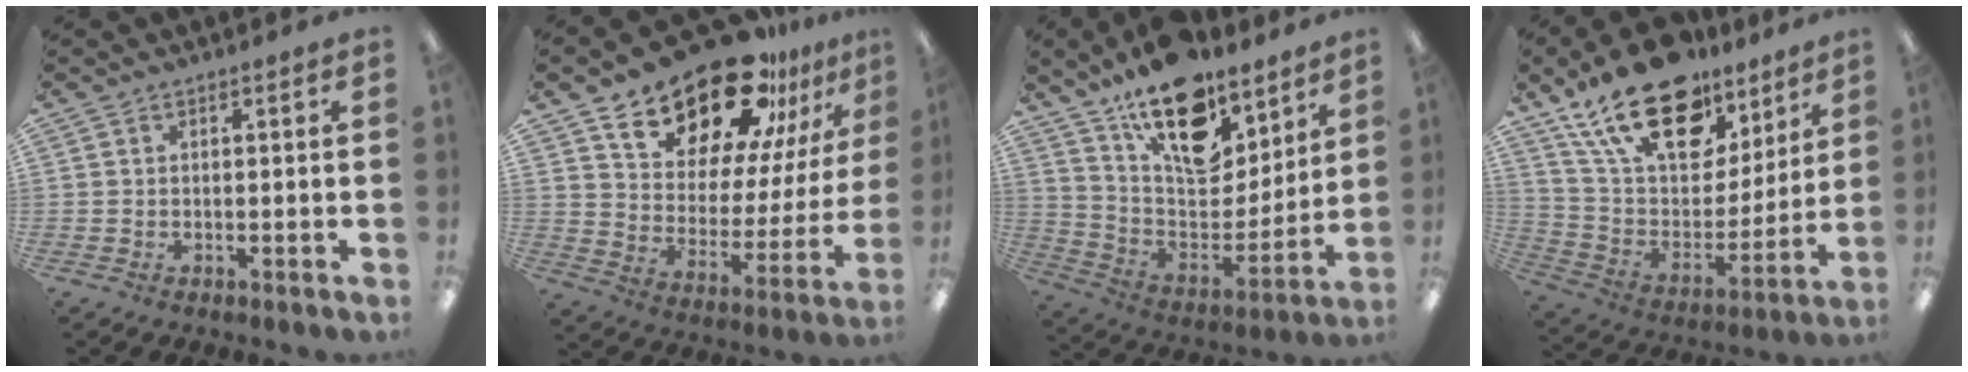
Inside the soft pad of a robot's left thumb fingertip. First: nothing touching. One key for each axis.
{"total": 23.1, "fx": 19.0, "fy": 9.3, "fz": 9.3, "tx": -0.154, "ty": -0.138, "tz": 0.332}
{"total": 20.3, "fx": 13.9, "fy": 10.5, "fz": 10.4, "tx": -0.161, "ty": -0.099, "tz": 0.250}
{"total": 22.6, "fx": 15.3, "fy": 11.3, "fz": 12.3, "tx": -0.230, "ty": -0.085, "tz": 0.275}